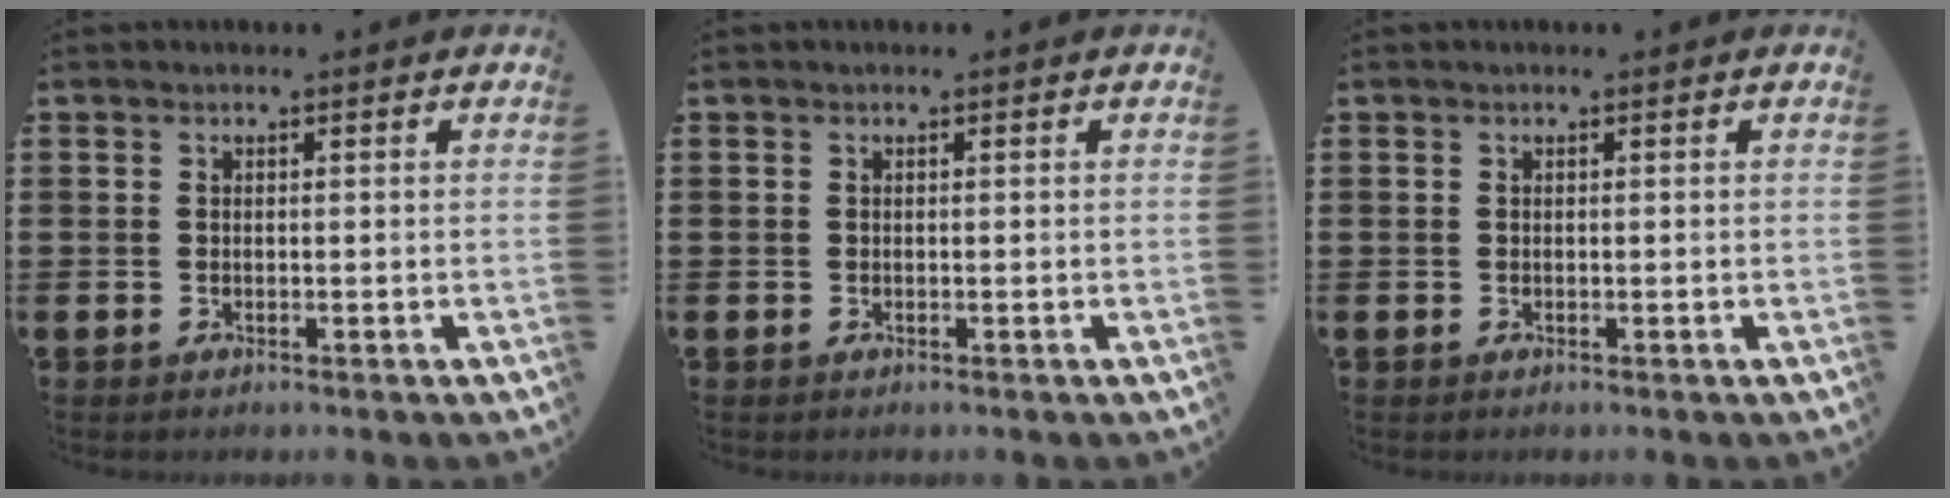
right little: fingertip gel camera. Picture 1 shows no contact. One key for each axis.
{"total": 0.0}
{"total": 0.0}